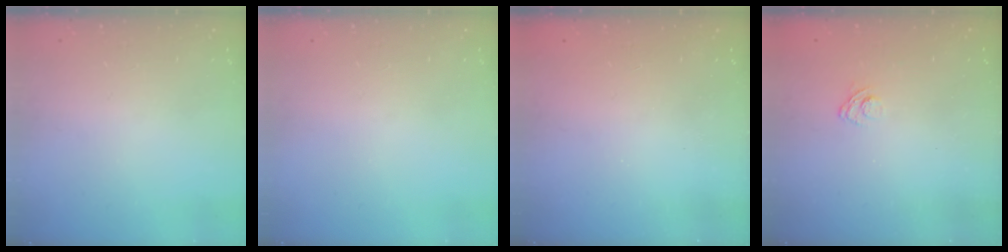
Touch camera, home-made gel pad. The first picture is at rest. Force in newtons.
{"total": 0.0}
{"total": 2.2, "press": 2.1, "slide": 0.7}
{"total": 3.0, "press": 2.6, "slide": 1.4}